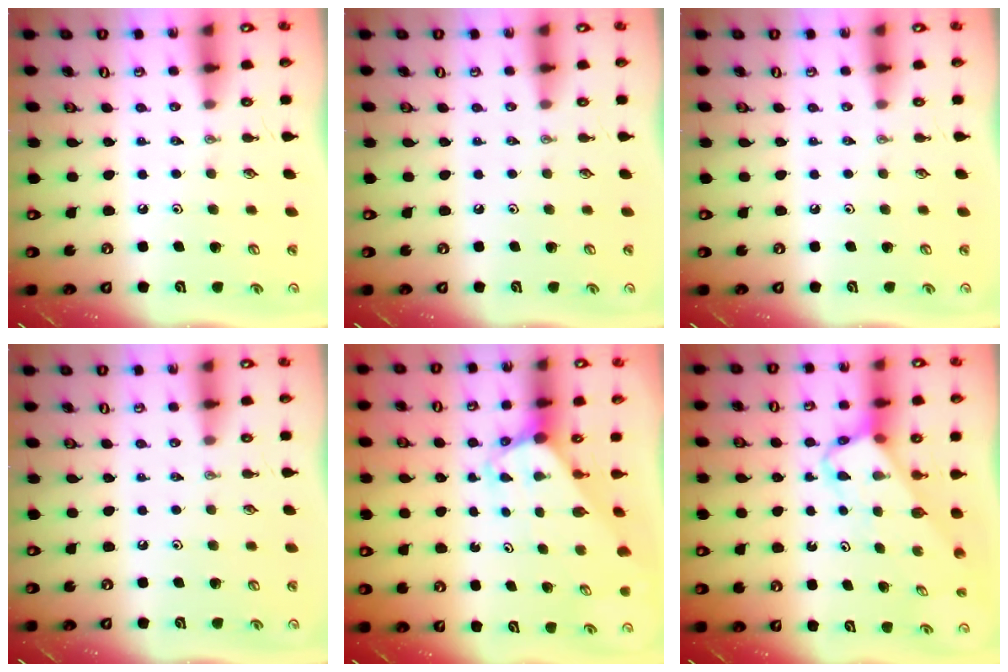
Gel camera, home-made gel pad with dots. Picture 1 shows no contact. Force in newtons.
{"total": 0.0}
{"total": 0.0}
{"total": 0.0}
{"total": 3.3, "press": 3.3, "slide": 0.3}
{"total": 3.9, "press": 3.9, "slide": 0.3}